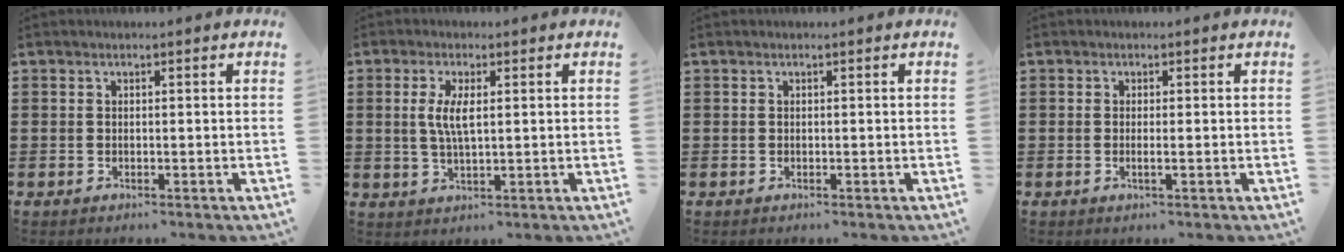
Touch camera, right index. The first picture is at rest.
{"total": 4.4, "force": [0.7, 1.2, 4.1], "torque": [-0.090, 0.002, 0.007]}
{"total": 0.0}
{"total": 1.2, "force": [-0.3, -0.1, 1.2], "torque": [-0.021, -0.006, -0.004]}